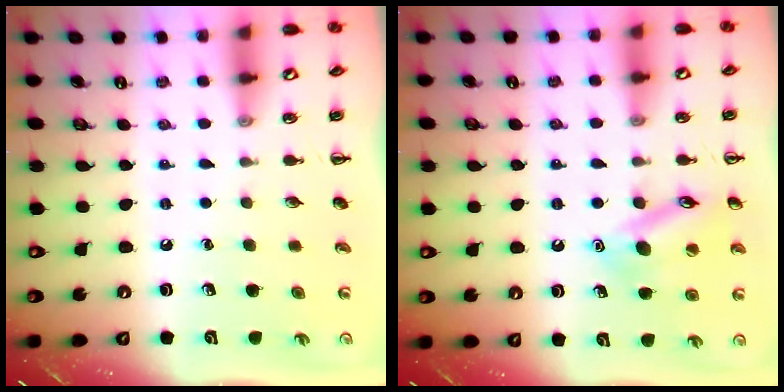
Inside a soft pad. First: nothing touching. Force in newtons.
{"total": 13.4, "press": 13.3, "slide": 1.4}